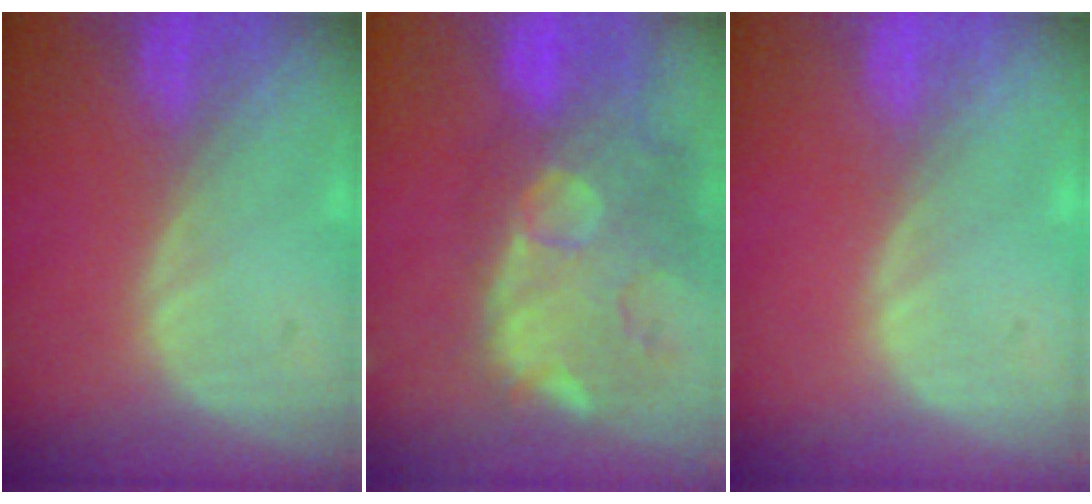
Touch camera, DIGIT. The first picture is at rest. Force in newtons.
{"total": 14.4, "press": 11.7, "slide": 8.5}
{"total": 0.0}